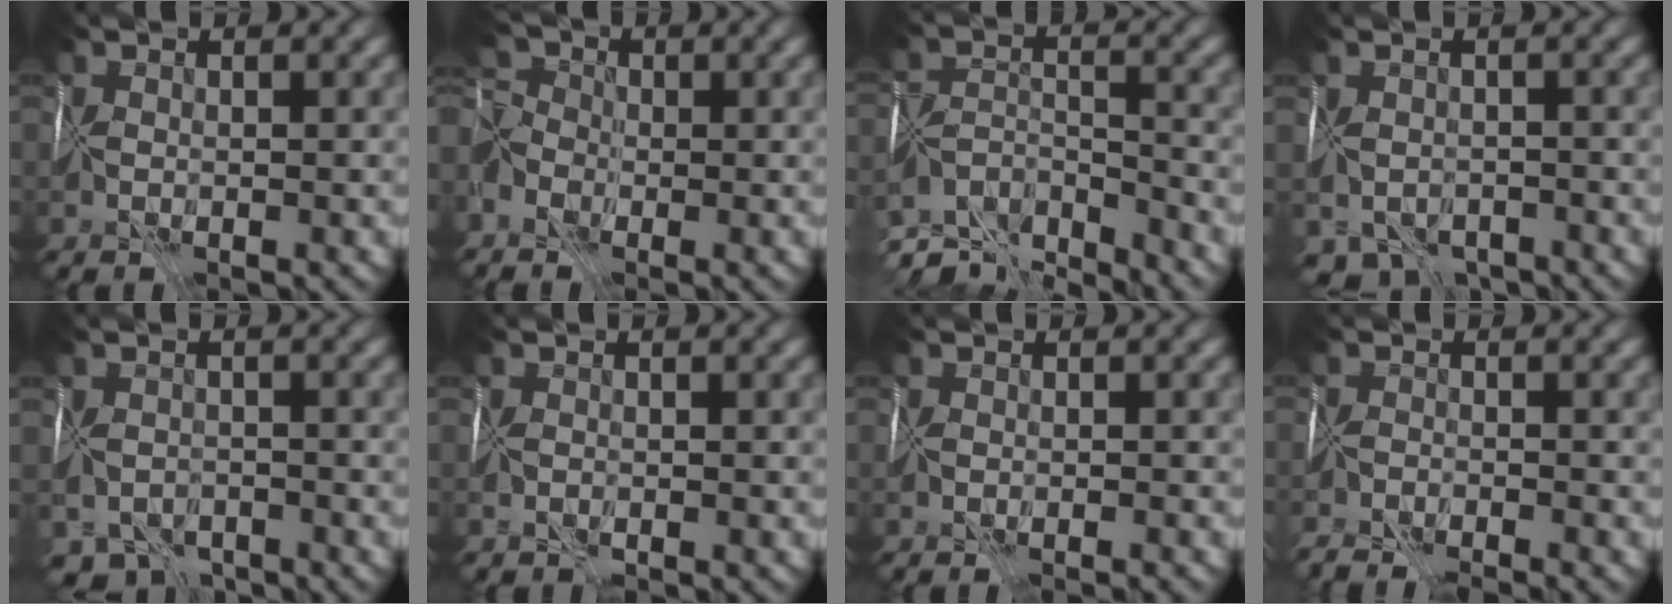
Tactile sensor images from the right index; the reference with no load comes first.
{"total": 5.7, "force": [-2.9, 3.7, 3.3], "torque": [-0.075, -0.010, -0.044]}
{"total": 7.4, "force": [-6.8, 1.8, 2.3], "torque": [-0.037, -0.002, -0.114]}
{"total": 5.9, "force": [-4.3, 3.3, 2.4], "torque": [-0.039, -0.021, -0.057]}
{"total": 5.1, "force": [-4.2, 2.6, 1.3], "torque": [-0.014, -0.018, -0.061]}
{"total": 0.6, "force": [-0.5, 0.2, 0.1], "torque": [-0.002, -0.001, -0.013]}
{"total": 1.7, "force": [-1.6, 0.1, 0.6], "torque": [-0.005, 0.000, -0.015]}
{"total": 6.3, "force": [-5.8, 1.4, 1.9], "torque": [-0.025, -0.014, -0.083]}